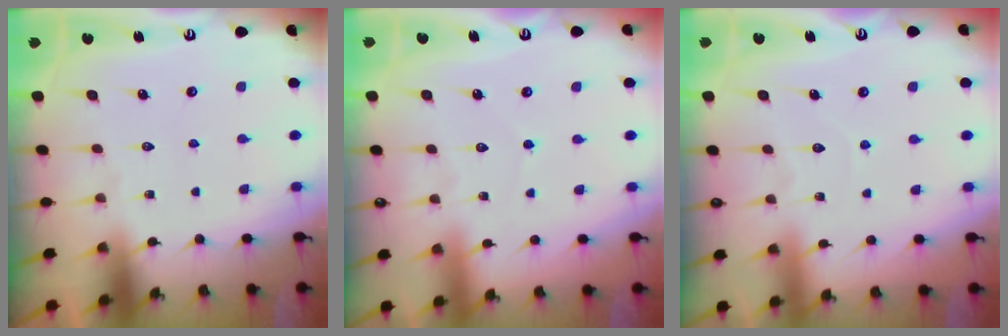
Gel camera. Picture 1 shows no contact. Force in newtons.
{"total": 2.8, "press": 2.7, "slide": 0.4}
{"total": 4.8, "press": 4.8, "slide": 0.5}